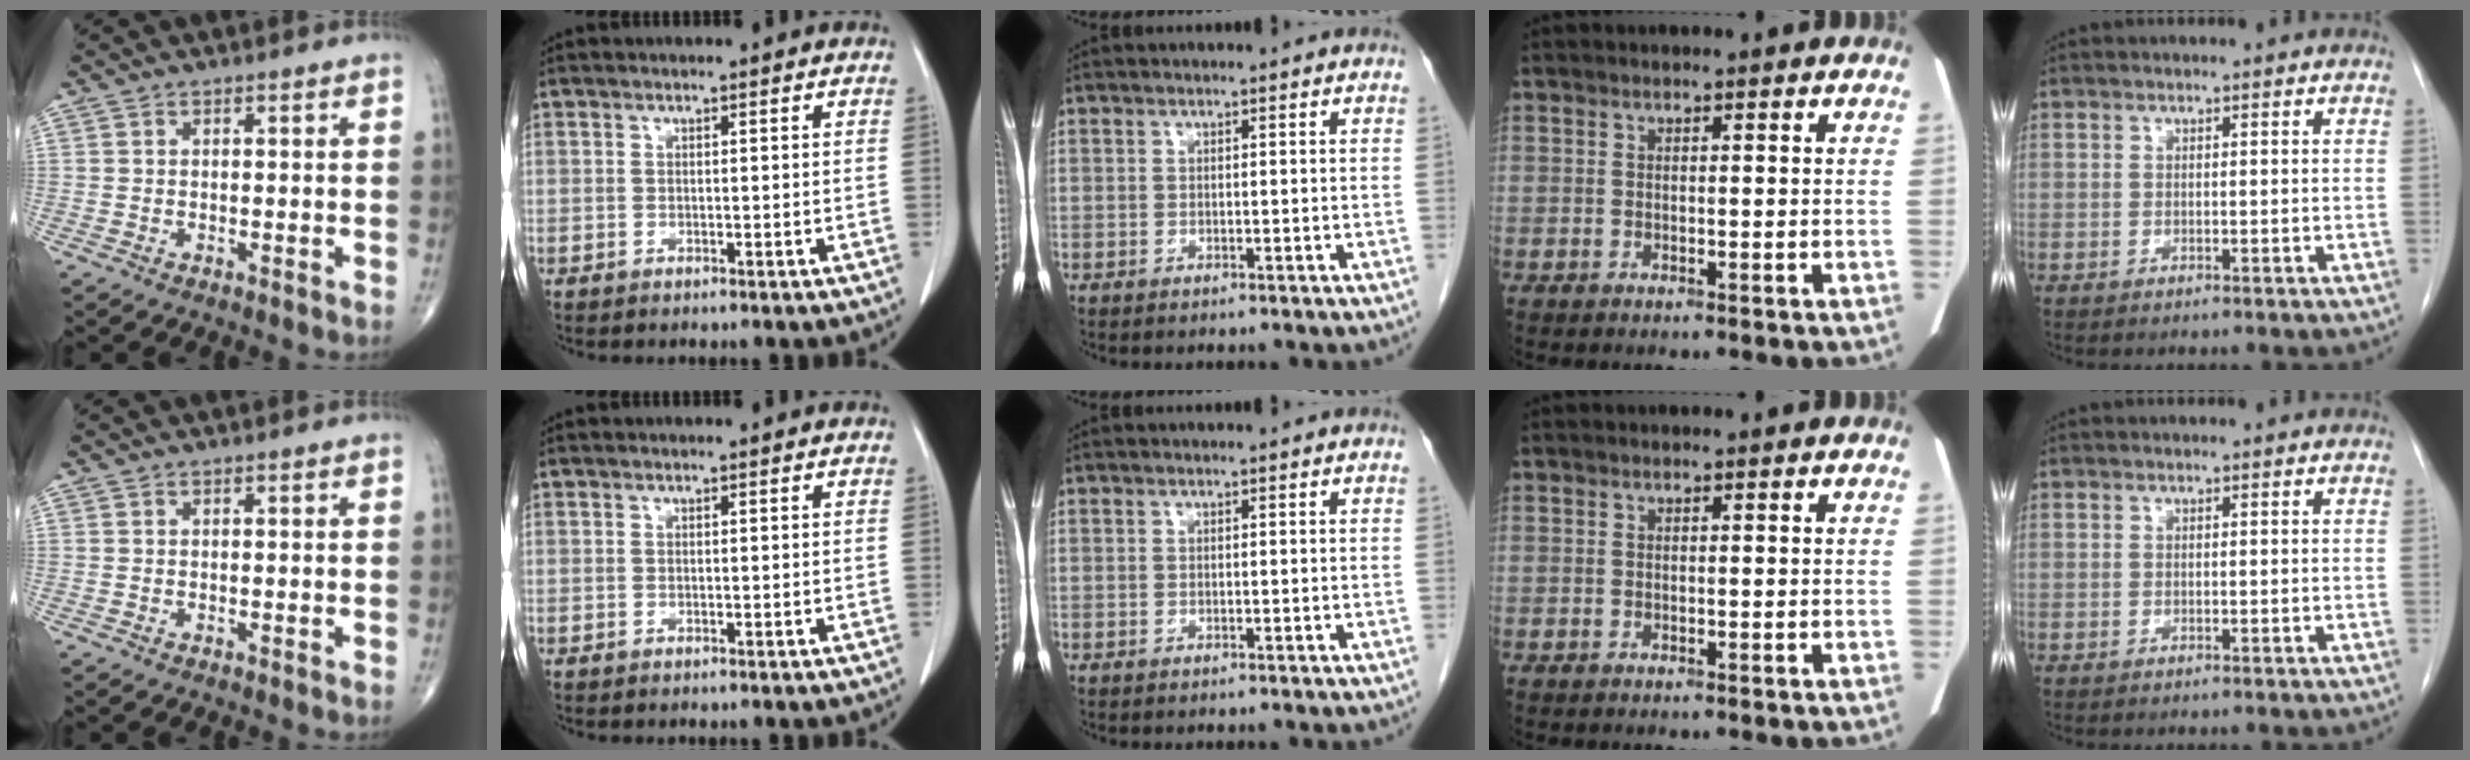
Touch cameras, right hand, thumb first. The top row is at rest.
{}